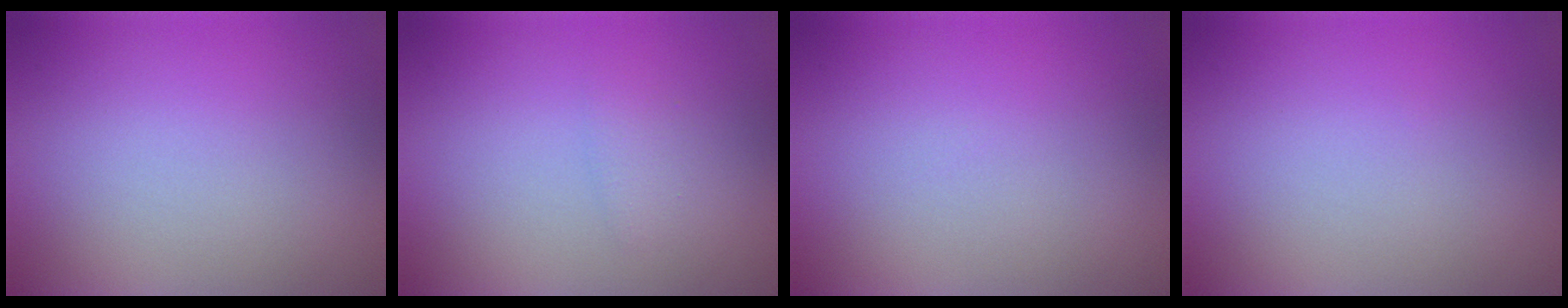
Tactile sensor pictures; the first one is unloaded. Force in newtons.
{"total": 1.0, "press": 1.0, "slide": 0.1}
{"total": 0.0}
{"total": 0.0}